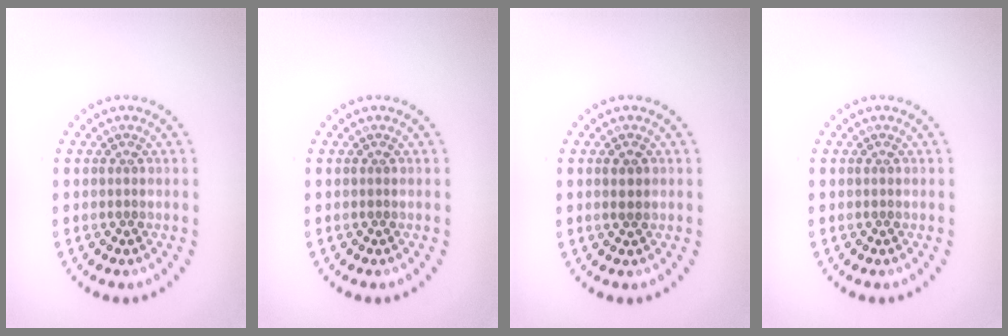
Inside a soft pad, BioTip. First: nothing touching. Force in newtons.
{"total": 0.0}
{"total": 1.1, "press": 1.1, "slide": 0.2}
{"total": 0.0}